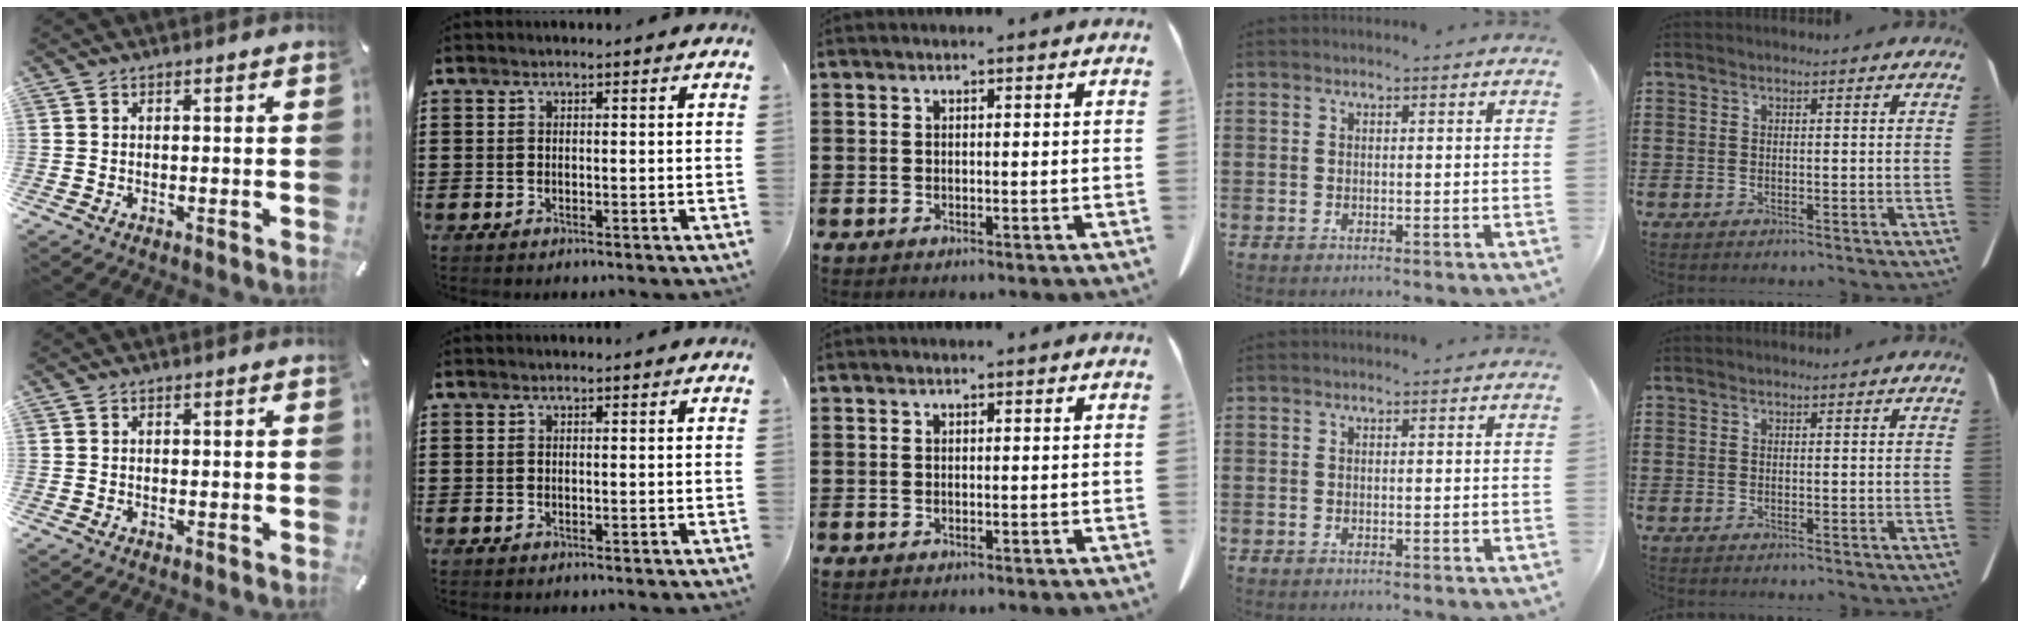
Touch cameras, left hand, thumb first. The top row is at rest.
{}